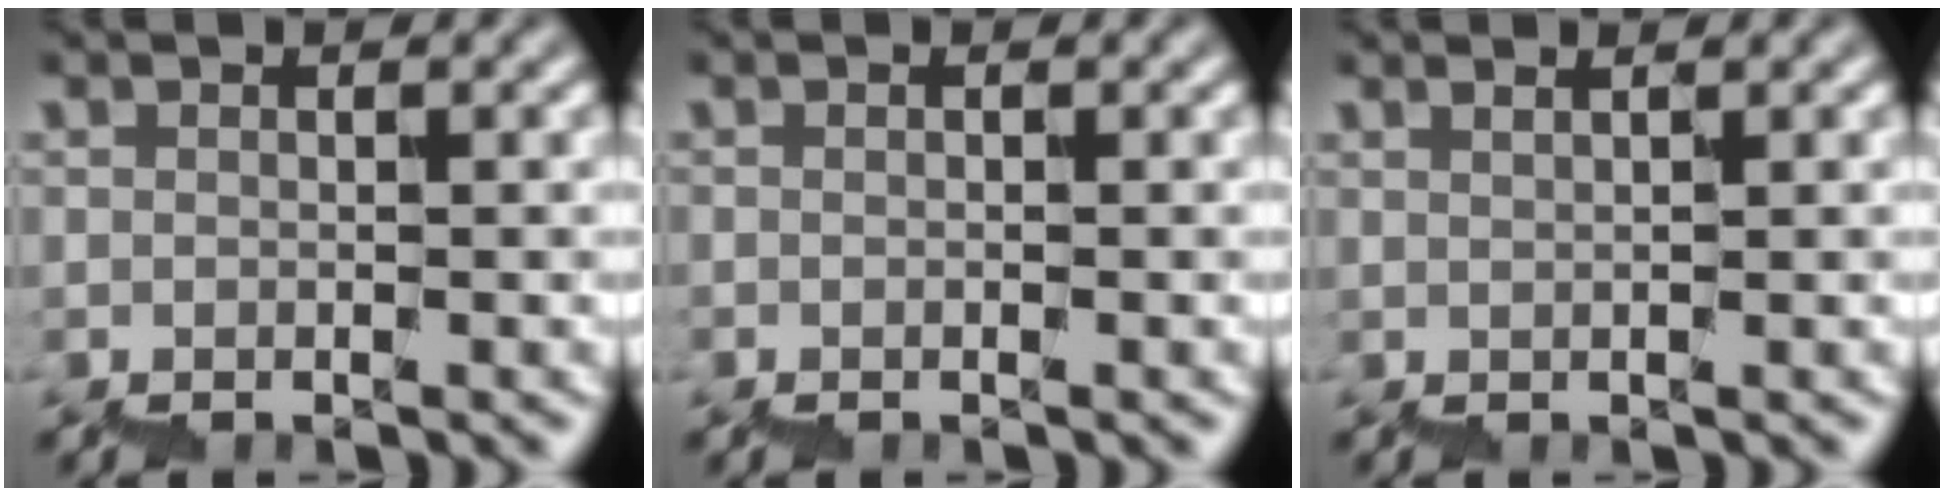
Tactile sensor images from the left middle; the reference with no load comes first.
{"total": 0.0}
{"total": 1.0, "force": [1.0, 0.0, 0.3], "torque": [0.003, 0.000, 0.014]}